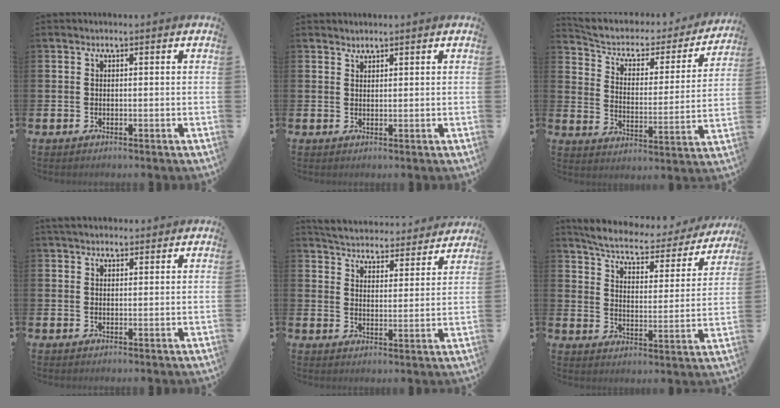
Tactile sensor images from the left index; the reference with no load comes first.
{"total": 1.3, "force": [1.3, 0.3, -0.1], "torque": [0.014, -0.003, 0.022]}
{"total": 5.8, "force": [4.9, 2.5, 1.7], "torque": [-0.062, -0.038, 0.078]}
{"total": 2.5, "force": [2.3, 0.9, 0.5], "torque": [-0.005, -0.002, 0.040]}
{"total": 5.0, "force": [5.0, 0.7, 0.0], "torque": [-0.017, -0.045, 0.083]}
{"total": 6.0, "force": [5.3, 1.4, 2.3], "torque": [-0.071, -0.038, 0.085]}